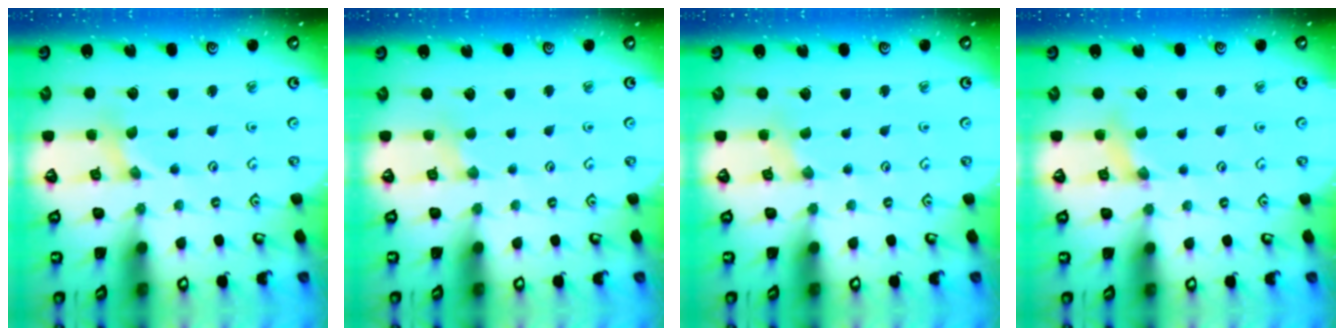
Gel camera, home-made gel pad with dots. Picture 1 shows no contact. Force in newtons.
{"total": 1.2, "press": 1.2, "slide": 0.3}
{"total": 0.0}
{"total": 2.3, "press": 2.3, "slide": 0.3}